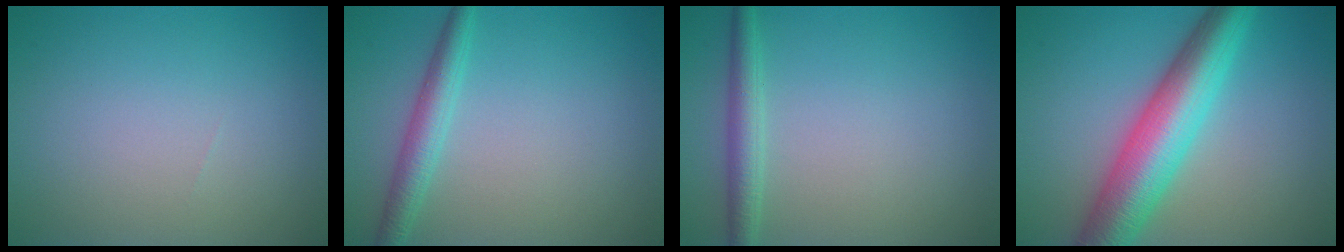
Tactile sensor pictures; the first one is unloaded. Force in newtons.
{"total": 2.7, "press": 2.7, "slide": 0.1}
{"total": 2.4, "press": 2.4, "slide": 0.1}
{"total": 8.7, "press": 8.7, "slide": 0.1}